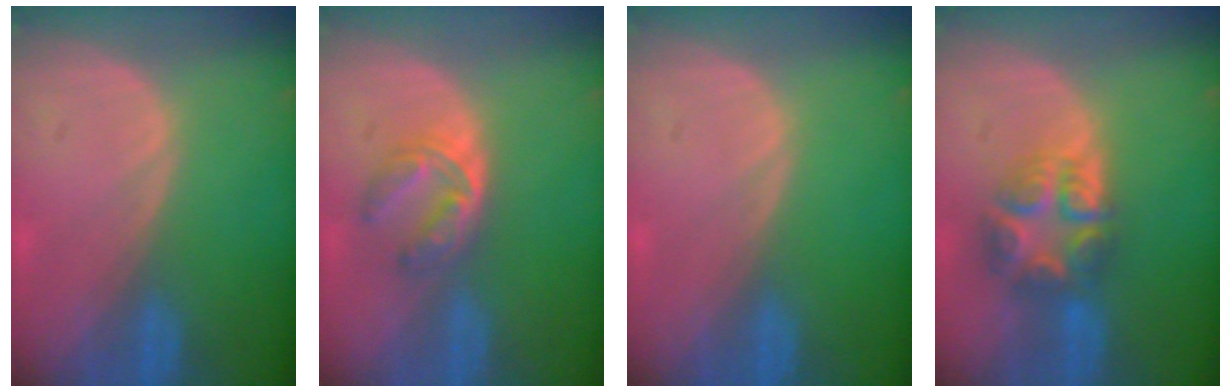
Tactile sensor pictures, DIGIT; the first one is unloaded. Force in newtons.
{"total": 5.1, "press": 4.7, "slide": 1.9}
{"total": 0.0}
{"total": 7.8, "press": 6.8, "slide": 3.9}